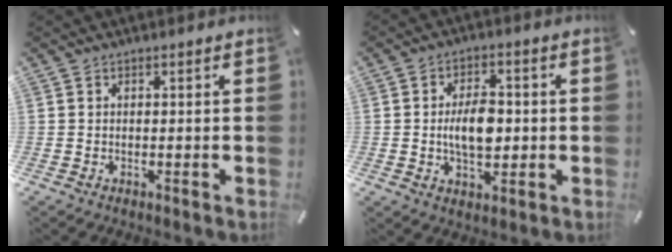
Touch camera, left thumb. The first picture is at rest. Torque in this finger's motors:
{"motor_torque": [1.64, 1.70, 0.44, -0.29, 0.11]}